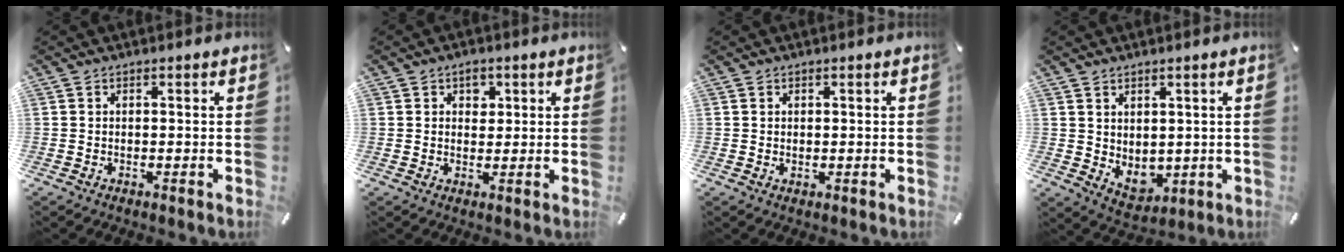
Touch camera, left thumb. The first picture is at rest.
{"total": 3.1, "force": [1.2, 2.3, 1.6], "torque": [-0.002, -0.007, 0.013]}
{"total": 0.6, "force": [0.3, 0.4, 0.2], "torque": [-0.003, 0.002, 0.005]}
{"total": 4.7, "force": [1.8, 4.1, 1.7], "torque": [-0.014, -0.014, 0.036]}